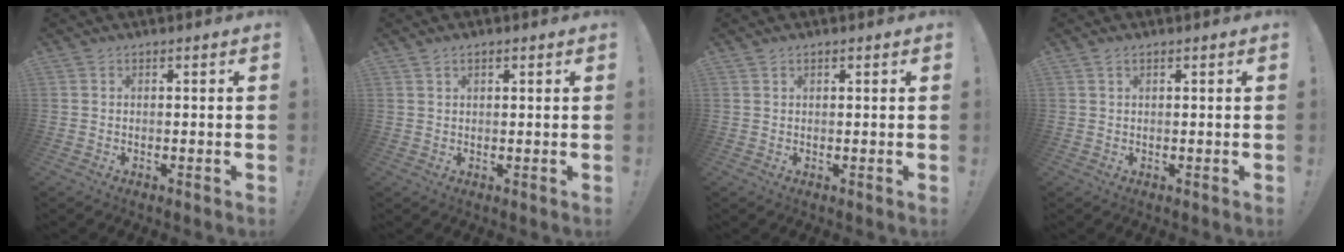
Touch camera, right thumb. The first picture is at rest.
{"total": 1.9, "force": [1.3, 1.0, 1.0], "torque": [-0.013, -0.001, 0.022]}
{"total": 1.0, "force": [0.8, 0.5, 0.3], "torque": [0.002, -0.002, 0.014]}
{"total": 1.2, "force": [0.8, 0.5, 0.7], "torque": [-0.014, 0.001, 0.016]}